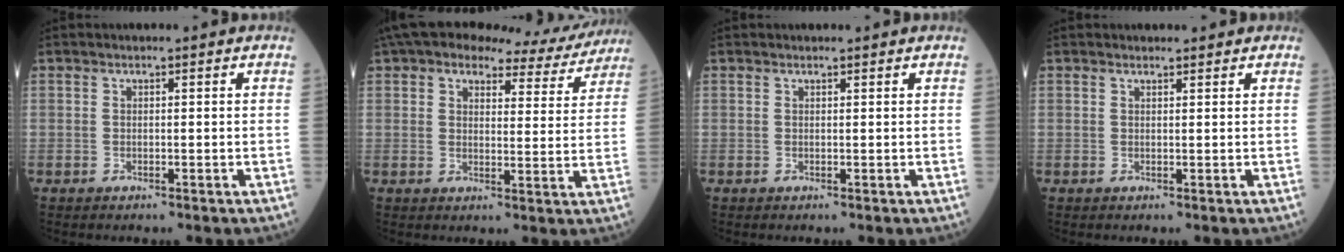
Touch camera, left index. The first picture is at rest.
{"total": 13.0, "force": [11.4, 4.1, 4.6], "torque": [-0.055, 0.016, 0.134]}
{"total": 1.0, "force": [0.9, 0.0, 0.2], "torque": [-0.010, 0.003, 0.013]}
{"total": 1.6, "force": [1.6, 0.4, 0.3], "torque": [-0.012, 0.006, 0.019]}